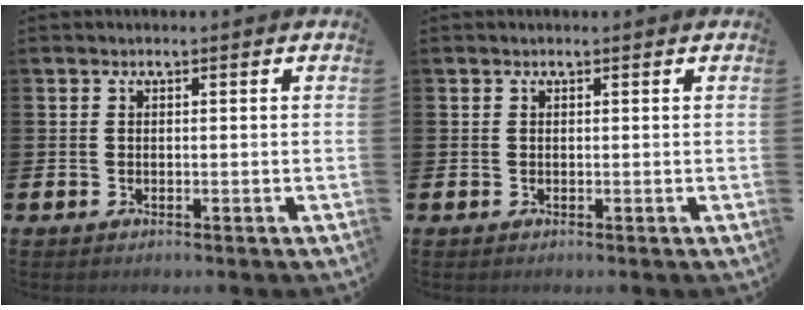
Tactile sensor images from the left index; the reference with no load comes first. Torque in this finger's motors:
{"motor_torque": [0.22, -0.63, -0.07, -0.01]}